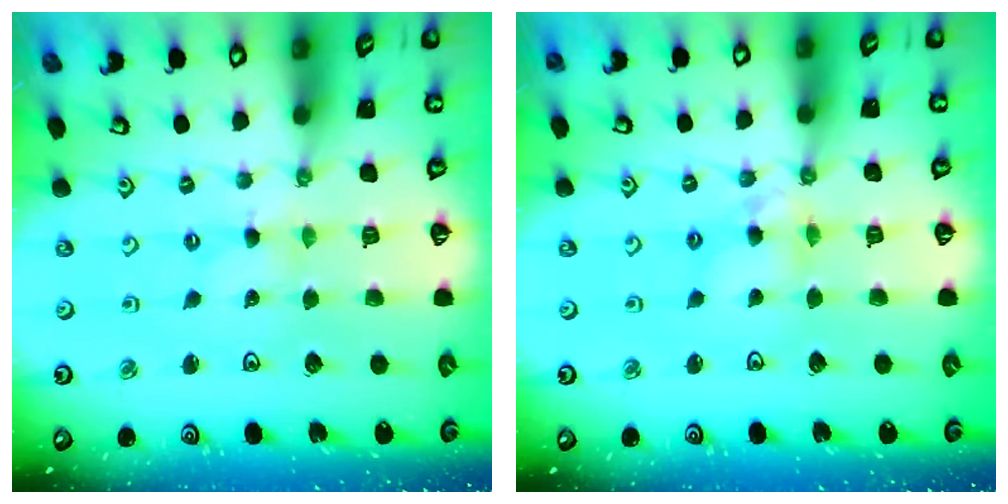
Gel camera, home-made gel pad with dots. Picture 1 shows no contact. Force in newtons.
{"total": 6.1, "press": 6.1, "slide": 0.5}